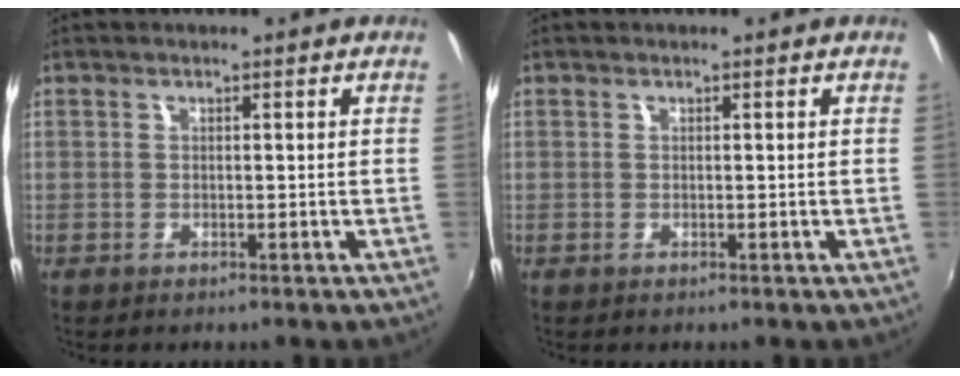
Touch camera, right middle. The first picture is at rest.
{"total": 0.0}